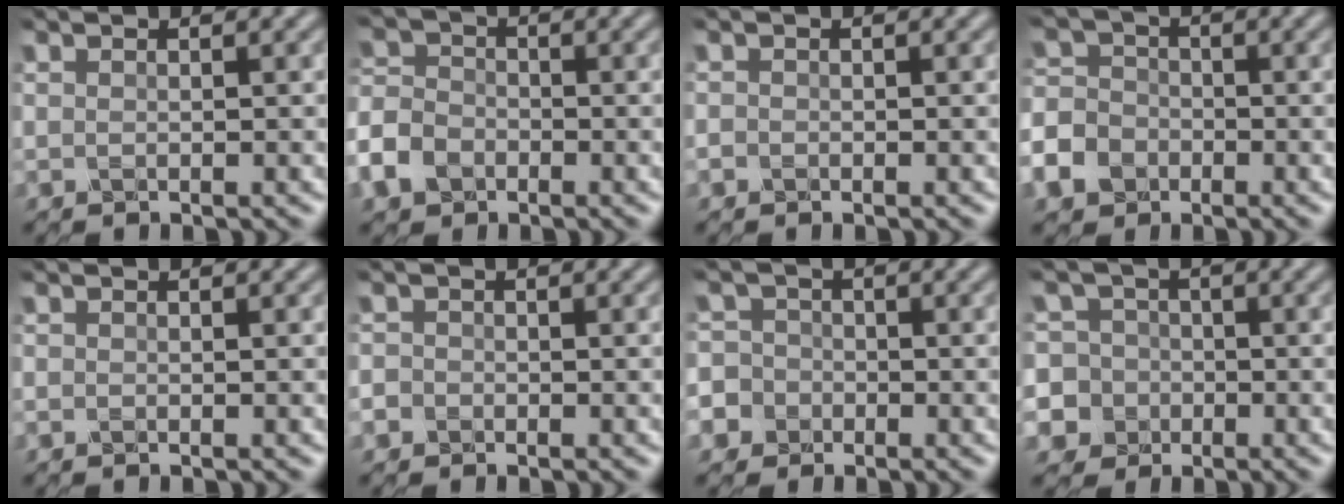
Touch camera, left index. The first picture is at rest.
{"total": 5.0, "force": [-2.6, 3.6, 2.2], "torque": [-0.061, -0.009, -0.061]}
{"total": 0.5, "force": [-0.3, 0.4, 0.1], "torque": [0.001, -0.003, -0.006]}
{"total": 6.2, "force": [-3.4, 4.8, 2.2], "torque": [-0.045, -0.016, -0.071]}
{"total": 0.0}
{"total": 1.3, "force": [-0.6, 1.2, 0.3], "torque": [0.002, 0.001, -0.011]}
{"total": 7.0, "force": [-3.0, 6.1, 1.3], "torque": [-0.039, -0.009, -0.084]}
{"total": 10.4, "force": [-3.2, 9.6, 2.4], "torque": [-0.073, 0.007, -0.091]}